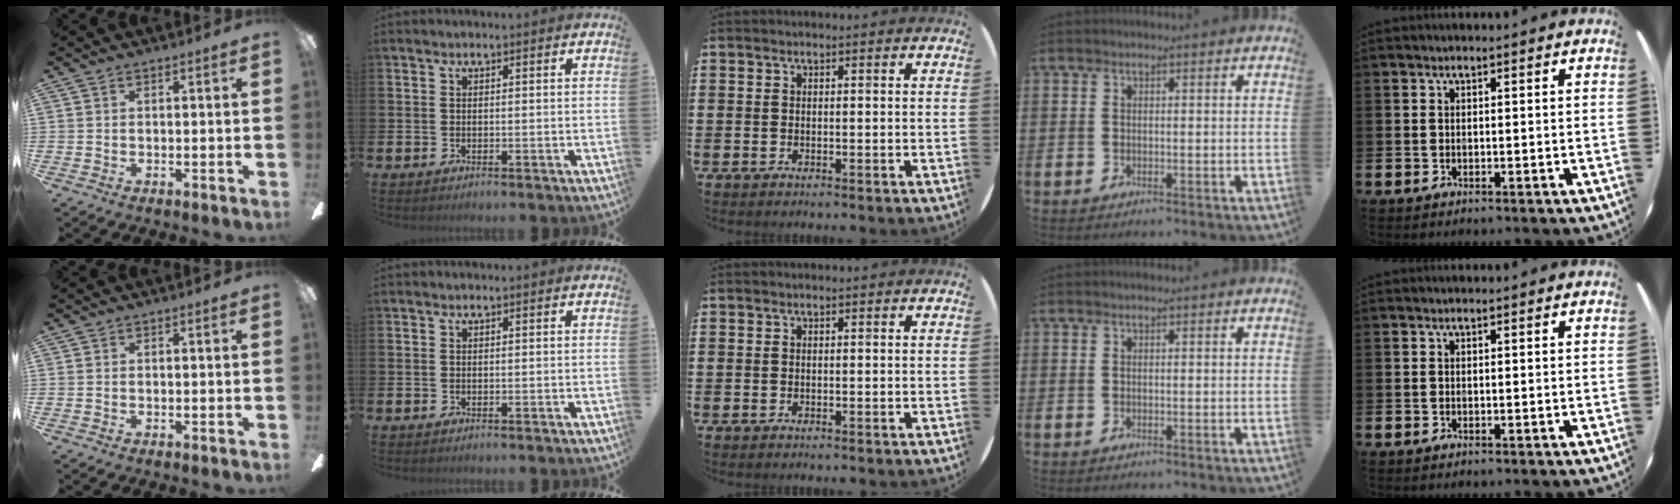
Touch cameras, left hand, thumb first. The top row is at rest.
{}